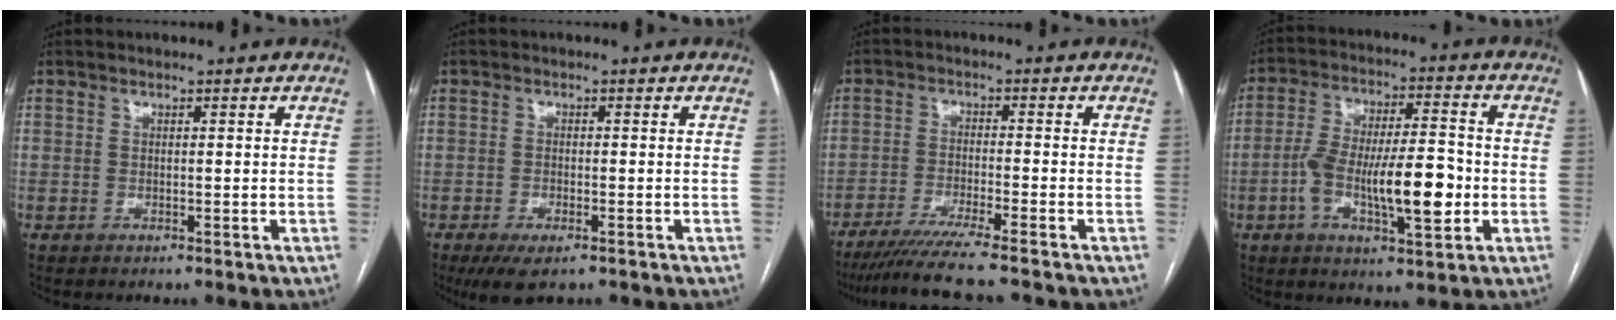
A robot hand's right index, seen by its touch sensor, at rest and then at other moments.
{"total": 4.8, "force": [-3.1, 1.7, 3.2], "torque": [-0.058, -0.009, -0.046]}
{"total": 9.8, "force": [-8.3, -1.3, 5.1], "torque": [-0.065, -0.032, -0.133]}
{"total": 14.2, "force": [-3.1, 3.7, 13.3], "torque": [-0.238, 0.013, -0.049]}